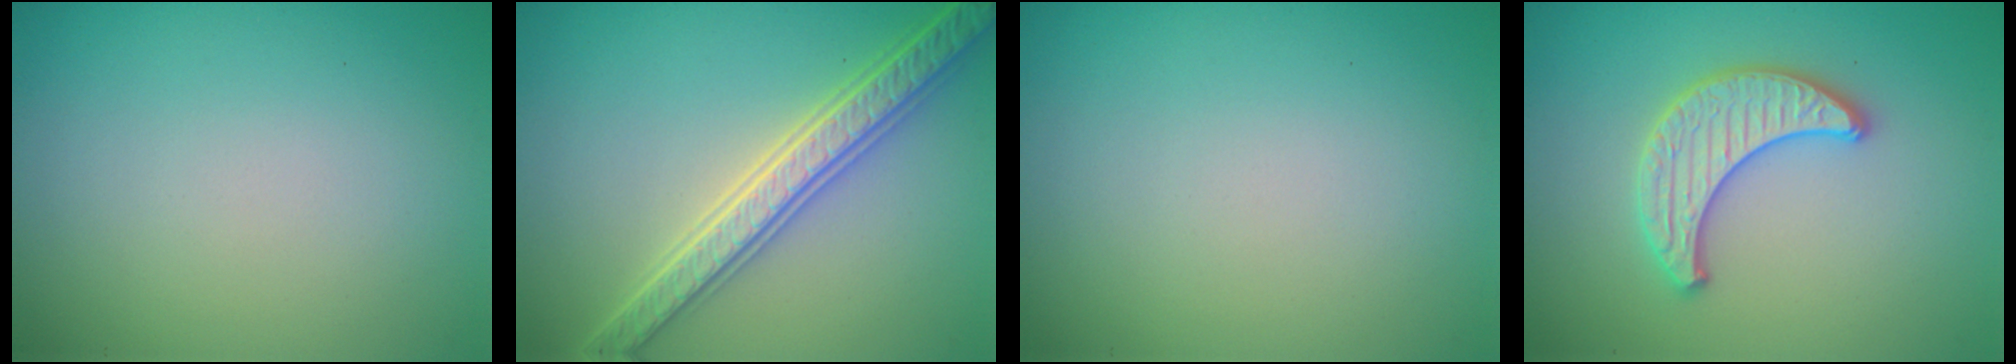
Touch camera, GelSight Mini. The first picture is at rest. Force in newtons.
{"total": 5.5, "press": 5.4, "slide": 1.1}
{"total": 0.0}
{"total": 3.3, "press": 3.2, "slide": 0.3}